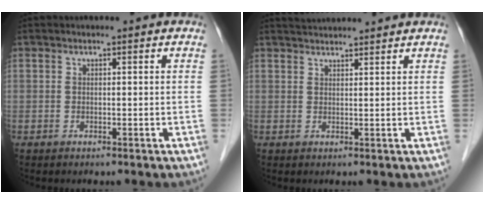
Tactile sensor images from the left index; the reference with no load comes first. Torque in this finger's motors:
{"motor_torque": [-0.40, -0.99, 0.17, 0.09]}